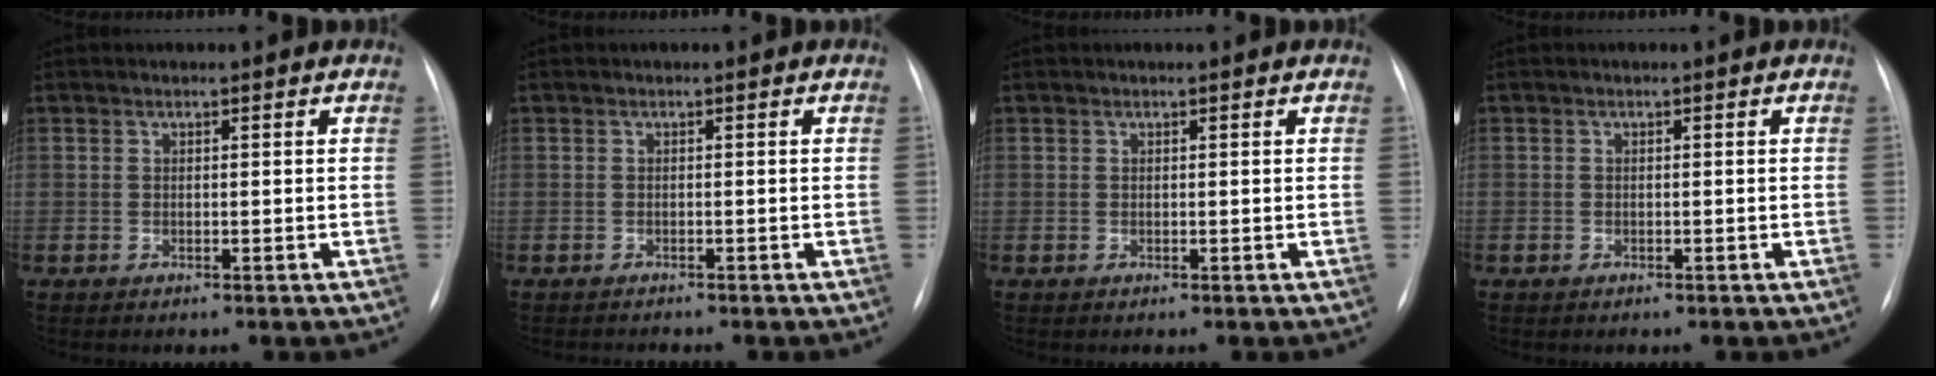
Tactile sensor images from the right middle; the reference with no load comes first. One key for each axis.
{"total": 1.3, "fx": -1.3, "fy": -0.1, "fz": 0.0, "tx": 0.002, "ty": -0.005, "tz": -0.018}
{"total": 0.0}
{"total": 0.8, "fx": -0.5, "fy": 0.6, "fz": 0.0, "tx": -0.007, "ty": 0.005, "tz": -0.008}